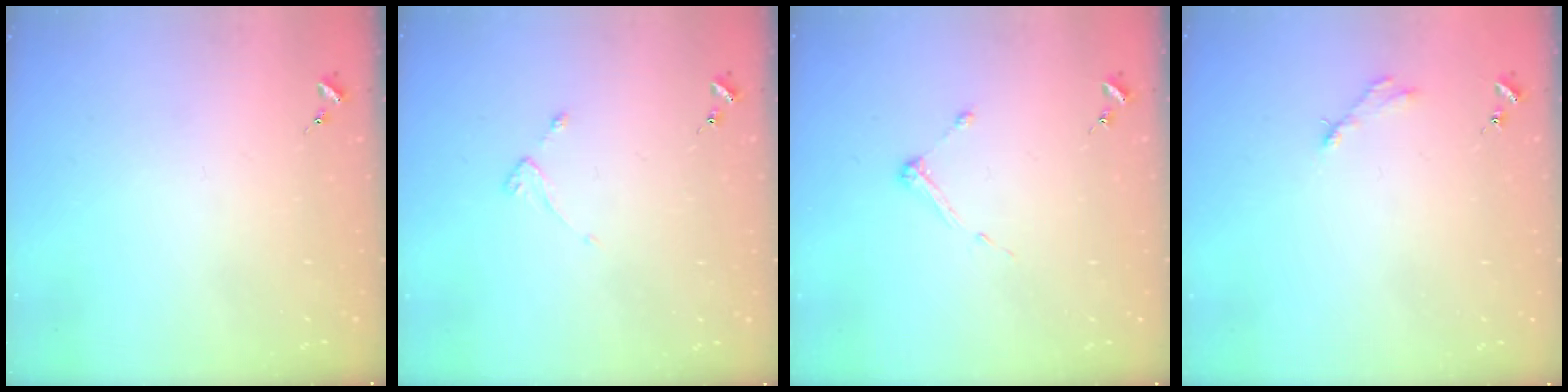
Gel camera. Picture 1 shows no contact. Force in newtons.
{"total": 2.2, "press": 2.1, "slide": 0.4}
{"total": 3.4, "press": 3.4, "slide": 0.4}
{"total": 2.8, "press": 2.8, "slide": 0.4}